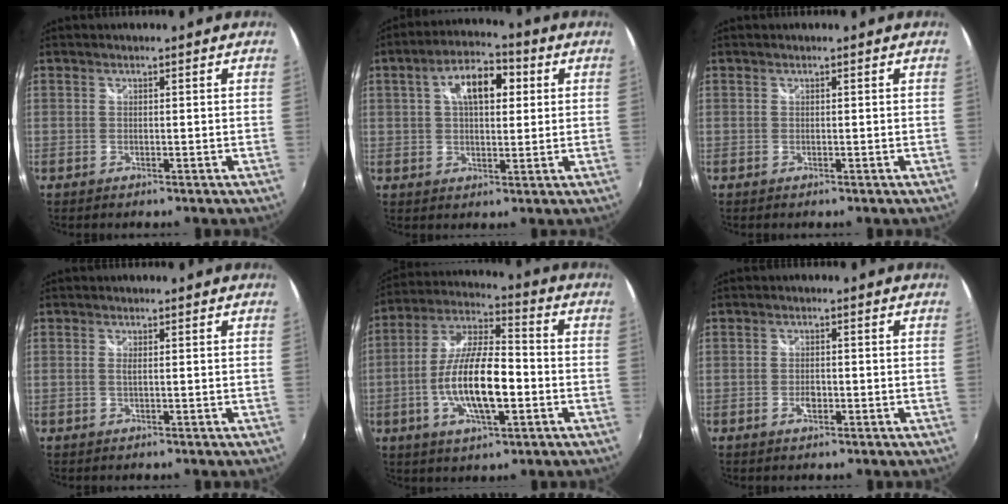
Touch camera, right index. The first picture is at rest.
{"total": 9.6, "force": [2.7, 4.9, 7.8], "torque": [-0.131, 0.025, 0.041]}
{"total": 0.0}
{"total": 0.9, "force": [0.0, 0.0, 0.9], "torque": [-0.018, 0.000, -0.002]}
{"total": 15.1, "force": [-3.6, 5.0, 13.8], "torque": [-0.274, -0.001, -0.067]}
{"total": 2.2, "force": [-0.8, 1.2, 1.7], "torque": [-0.030, 0.000, -0.015]}